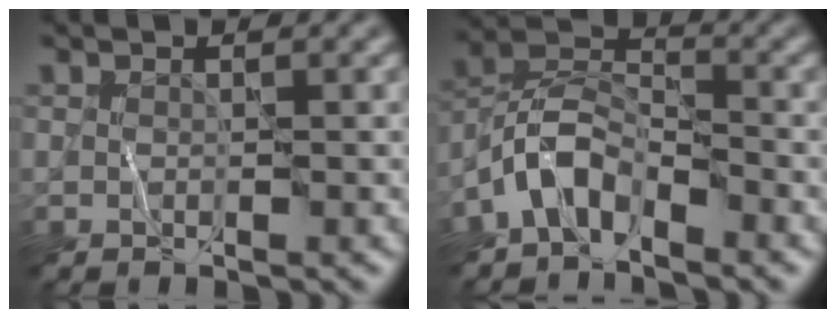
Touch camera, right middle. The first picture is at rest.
{"total": 4.4, "force": [-2.9, 2.3, 2.4], "torque": [-0.037, 0.011, -0.069]}